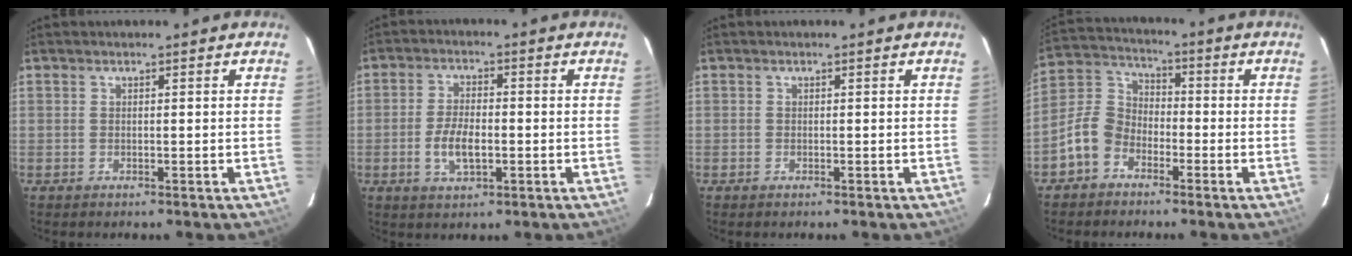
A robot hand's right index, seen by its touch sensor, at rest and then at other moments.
{"total": 6.3, "force": [-1.7, 2.8, 5.4], "torque": [-0.112, -0.002, -0.030]}
{"total": 0.0}
{"total": 7.9, "force": [-4.5, 5.6, 3.3], "torque": [-0.074, 0.030, -0.094]}